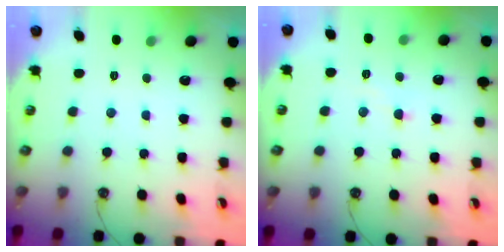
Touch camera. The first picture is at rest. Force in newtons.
{"total": 1.7, "press": 1.7, "slide": 0.2}